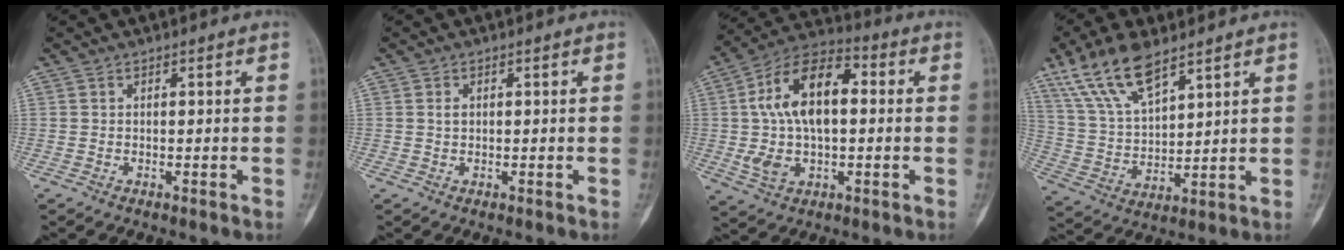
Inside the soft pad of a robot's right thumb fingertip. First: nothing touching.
{"total": 1.2, "force": [0.3, 0.9, 0.7], "torque": [-0.006, 0.000, 0.005]}
{"total": 17.7, "force": [1.4, 10.3, 14.4], "torque": [-0.240, 0.031, 0.021]}
{"total": 14.0, "force": [9.3, 5.5, 8.8], "torque": [-0.154, -0.031, 0.191]}